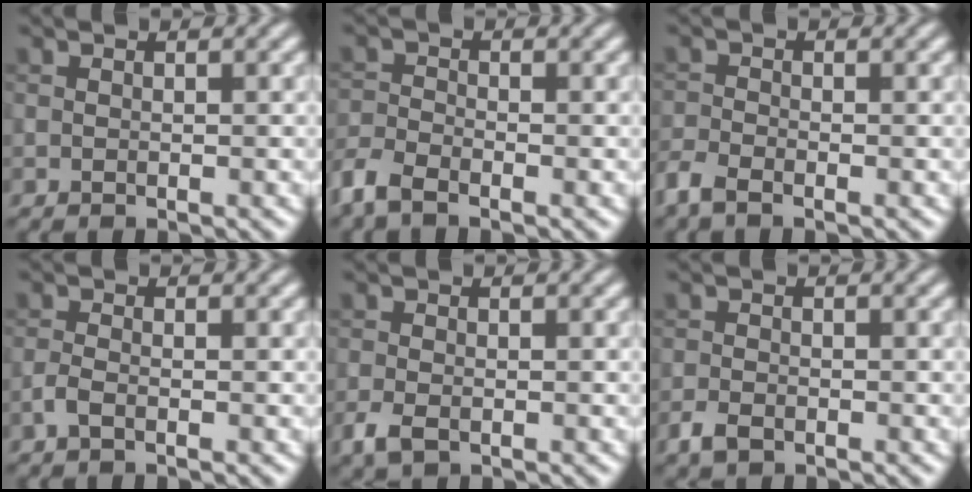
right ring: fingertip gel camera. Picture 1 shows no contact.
{"total": 3.2, "force": [-2.4, 1.2, 1.7], "torque": [-0.040, -0.009, -0.063]}
{"total": 2.4, "force": [-1.8, 1.0, 1.3], "torque": [-0.034, -0.008, -0.049]}
{"total": 1.2, "force": [-0.7, 0.3, 1.0], "torque": [-0.026, 0.002, -0.019]}
{"total": 2.2, "force": [-1.1, 1.2, 1.5], "torque": [-0.037, -0.007, -0.024]}
{"total": 1.9, "force": [-1.2, 1.0, 1.0], "torque": [-0.021, -0.004, -0.028]}